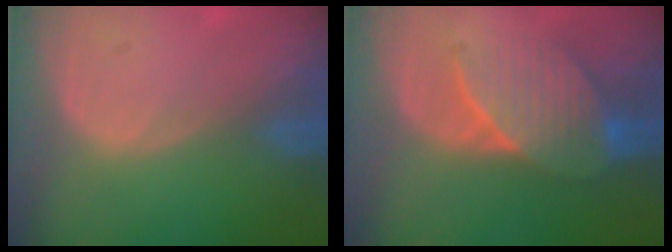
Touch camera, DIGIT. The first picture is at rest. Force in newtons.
{"total": 7.5, "press": 7.4, "slide": 1.0}